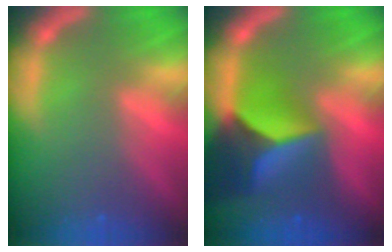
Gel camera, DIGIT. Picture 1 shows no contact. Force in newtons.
{"total": 10.0}